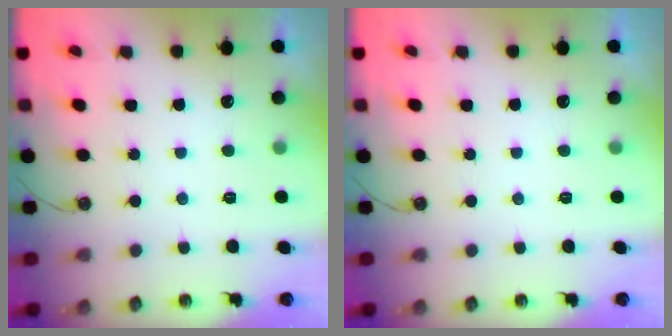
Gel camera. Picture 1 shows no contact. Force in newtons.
{"total": 0.0}